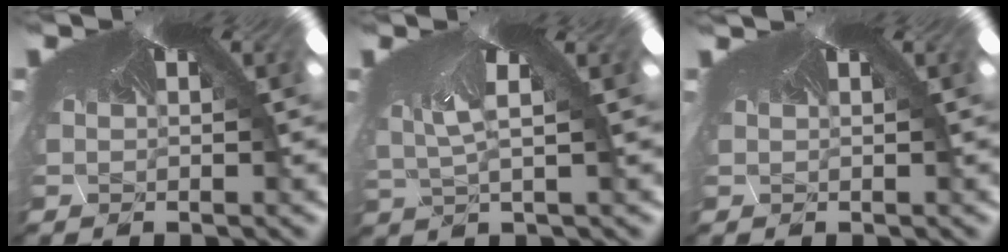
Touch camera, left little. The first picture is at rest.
{"total": 2.2, "force": [-1.9, -1.1, -0.1], "torque": [-0.021, -0.027, -0.006]}
{"total": 0.9, "force": [-0.1, -0.2, -0.8], "torque": [0.013, -0.005, 0.000]}